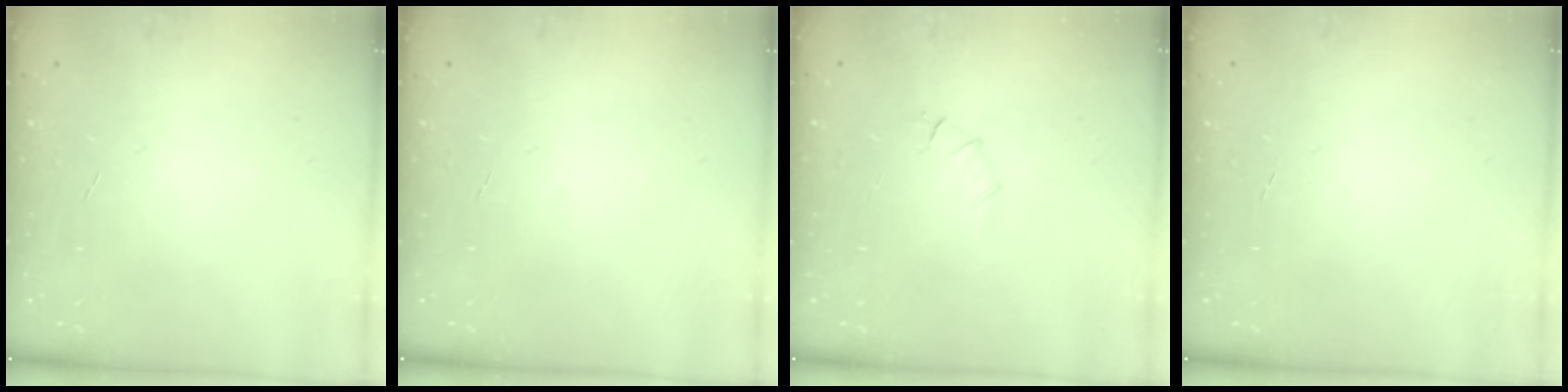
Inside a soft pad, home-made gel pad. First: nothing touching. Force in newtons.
{"total": 0.0}
{"total": 4.0, "press": 3.9, "slide": 1.1}
{"total": 0.0}